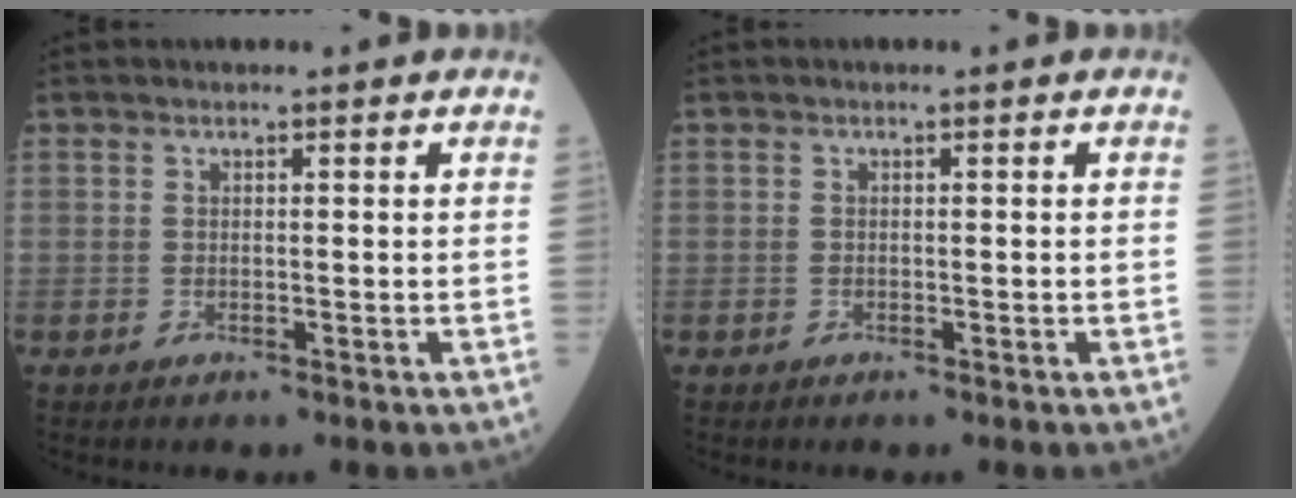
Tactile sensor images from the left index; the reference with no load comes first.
{"total": 0.0}